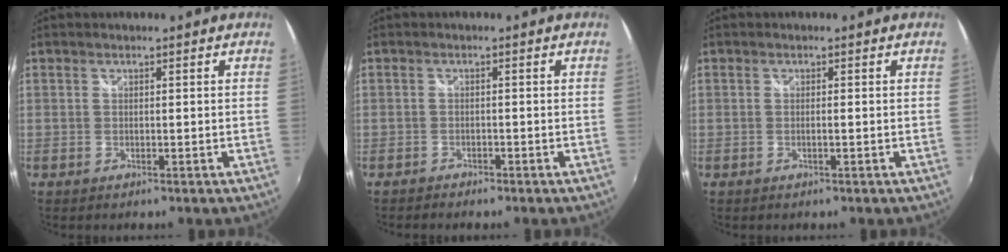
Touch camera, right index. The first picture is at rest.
{"total": 1.1, "force": [-1.1, 0.4, -0.2], "torque": [-0.005, -0.002, -0.025]}
{"total": 0.7, "force": [-0.3, -0.2, 0.7], "torque": [-0.010, 0.000, -0.006]}